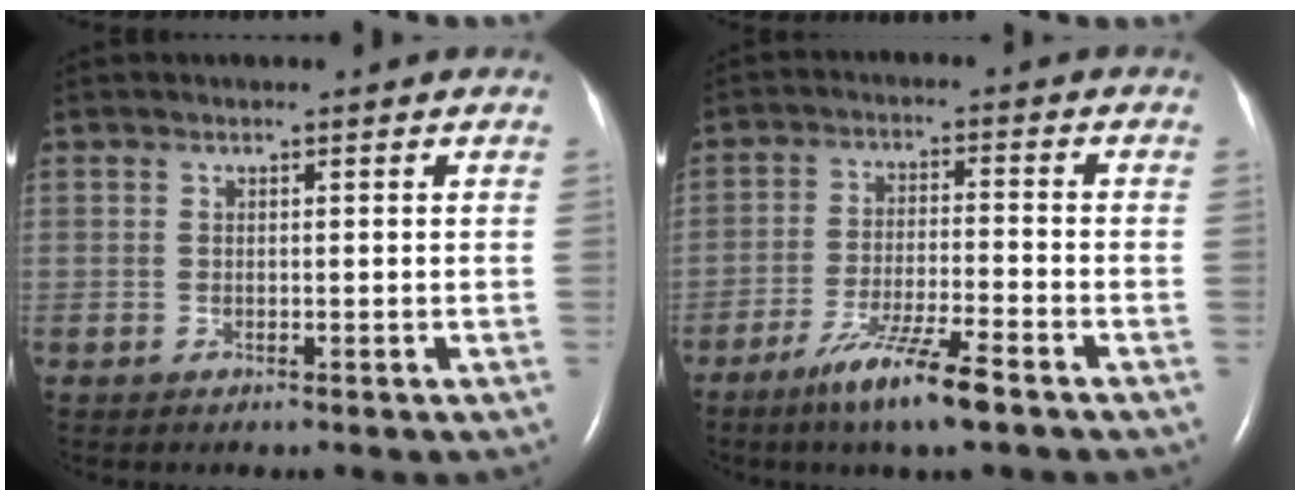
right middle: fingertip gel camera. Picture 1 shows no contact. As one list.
[{"total": 9.0, "force": [-6.0, 0.1, 6.7], "torque": [-0.130, -0.023, -0.109]}]